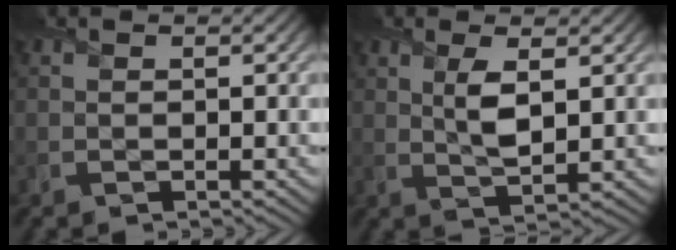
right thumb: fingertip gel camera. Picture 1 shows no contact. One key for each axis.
{"total": 3.9, "fx": 1.2, "fy": 1.2, "fz": 3.5, "tx": -0.078, "ty": -0.001, "tz": 0.025}